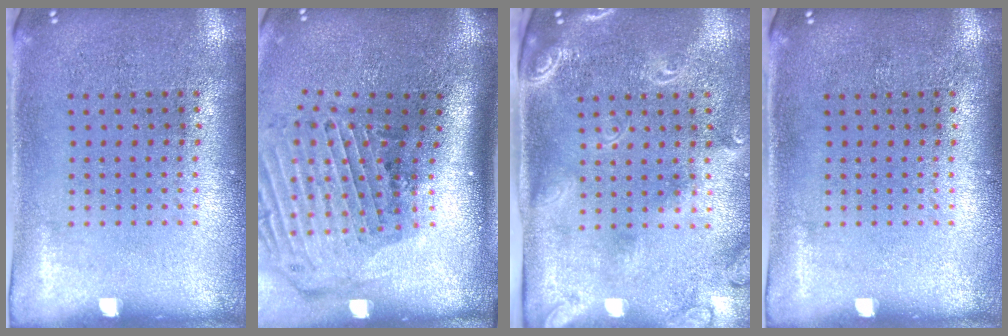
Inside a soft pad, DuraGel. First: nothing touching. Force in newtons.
{"total": 3.1, "press": 2.2, "slide": 2.2}
{"total": 2.4, "press": 1.8, "slide": 1.6}
{"total": 0.0}